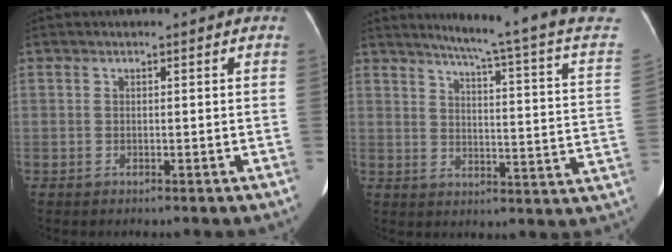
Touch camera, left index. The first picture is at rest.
{"total": 19.5, "force": [16.7, -1.9, 10.0], "torque": [-0.146, -0.076, 0.190]}